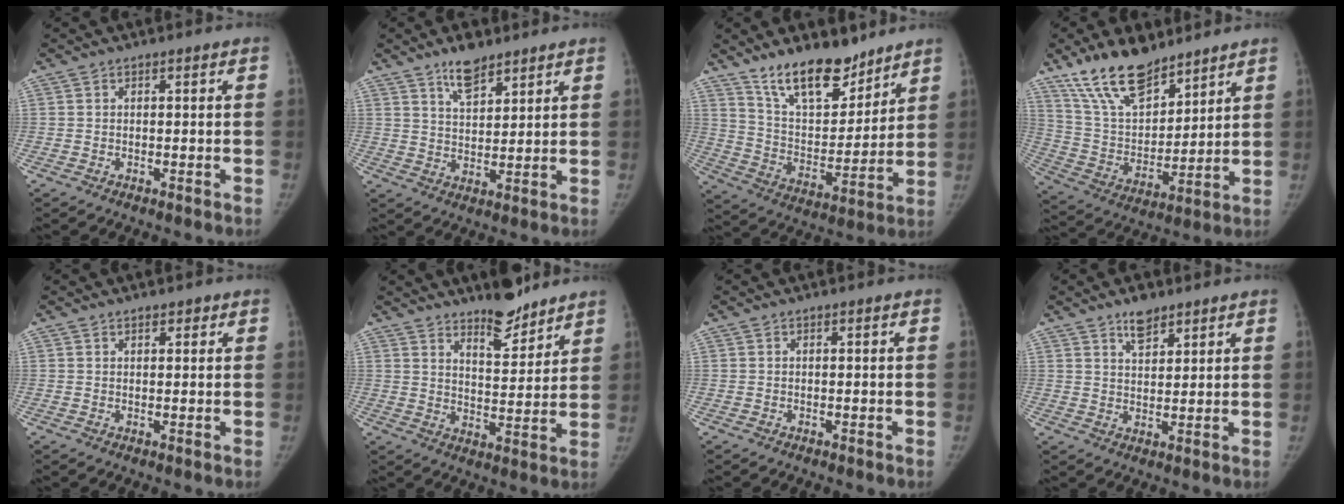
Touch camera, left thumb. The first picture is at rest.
{"total": 7.0, "force": [5.2, 2.8, 3.8], "torque": [-0.044, -0.036, 0.091]}
{"total": 16.2, "force": [12.3, 6.7, 8.0], "torque": [-0.086, -0.084, 0.220]}
{"total": 16.8, "force": [12.7, 7.0, 8.5], "torque": [-0.118, -0.063, 0.242]}
{"total": 1.6, "force": [1.2, 0.9, 0.7], "torque": [0.000, -0.006, 0.013]}
{"total": 9.6, "force": [7.8, 3.1, 4.7], "torque": [-0.047, -0.062, 0.127]}
{"total": 0.0}
{"total": 5.0, "force": [3.7, 2.3, 2.5], "torque": [-0.025, -0.025, 0.064]}